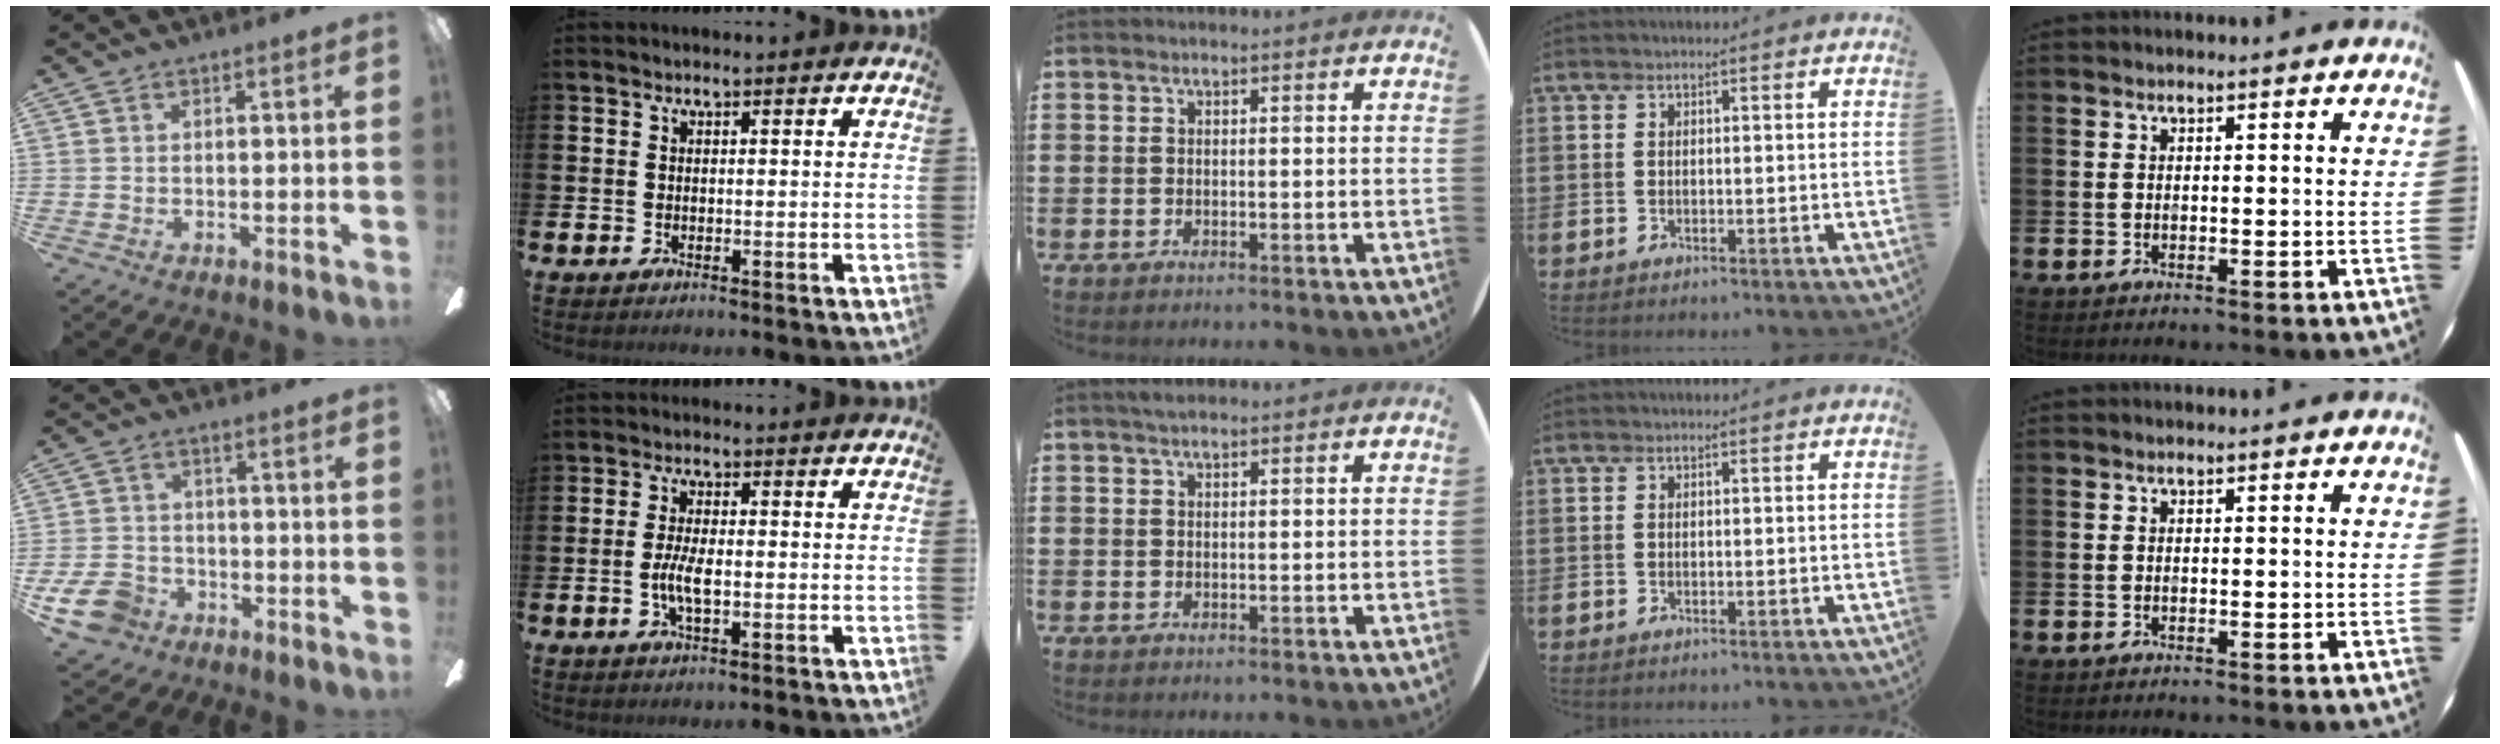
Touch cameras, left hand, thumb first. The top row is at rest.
{"thumb": {"total": 9.0, "force": [-5.0, 6.3, 4.0], "torque": [-0.100, 0.030, -0.095]}, "index": {"total": 3.8, "force": [-0.7, 1.3, 3.5], "torque": [-0.061, -0.004, -0.018]}, "middle": {"total": 0.9, "force": [0.7, 0.2, 0.5], "torque": [-0.010, 0.002, 0.013]}}